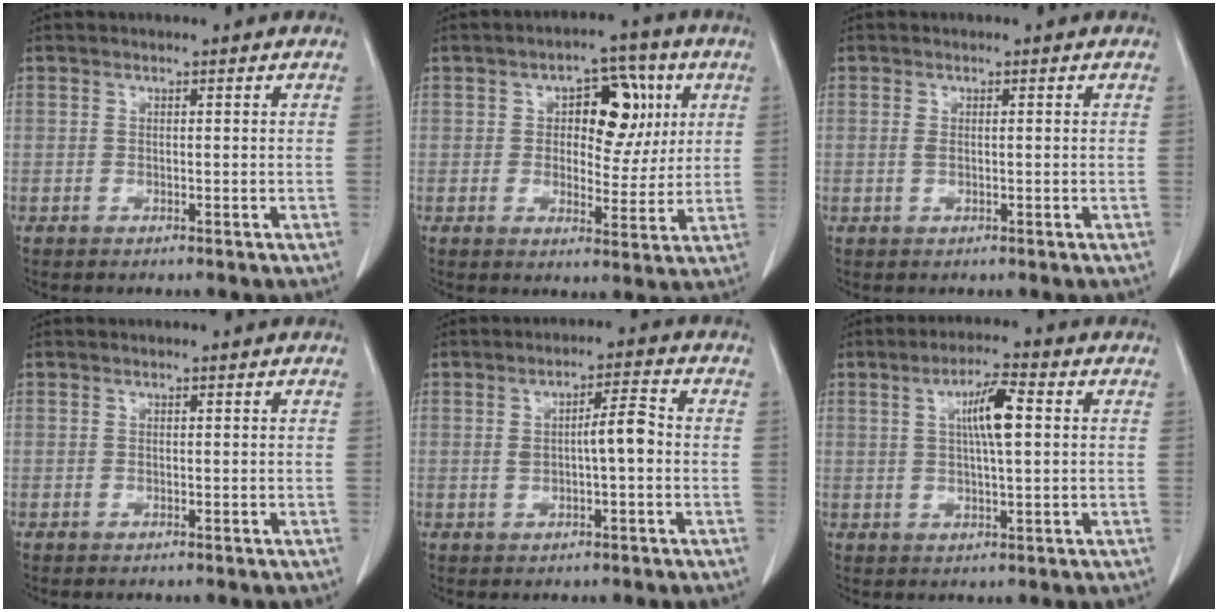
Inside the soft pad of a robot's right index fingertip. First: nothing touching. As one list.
[{"total": 9.4, "force": [2.6, 5.1, 7.5], "torque": [-0.095, 0.024, 0.039]}, {"total": 1.0, "force": [0.1, 0.4, 1.0], "torque": [-0.023, 0.003, 0.004]}, {"total": 0.0}, {"total": 4.9, "force": [-0.1, 0.9, 4.8], "torque": [-0.080, 0.013, 0.000]}, {"total": 6.5, "force": [1.4, 0.7, 6.3], "torque": [-0.111, 0.006, 0.024]}]